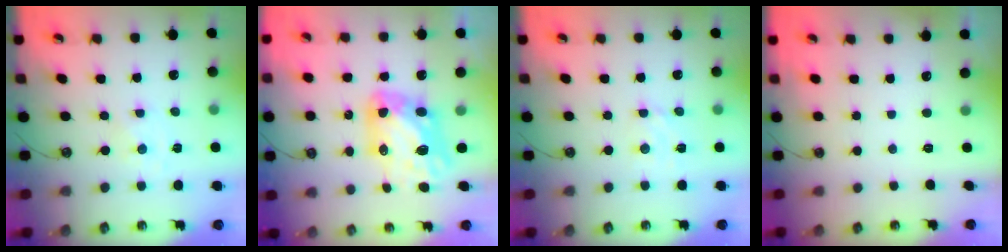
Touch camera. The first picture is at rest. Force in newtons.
{"total": 11.1, "press": 11.0, "slide": 1.5}
{"total": 2.8, "press": 2.8, "slide": 0.4}
{"total": 0.0}